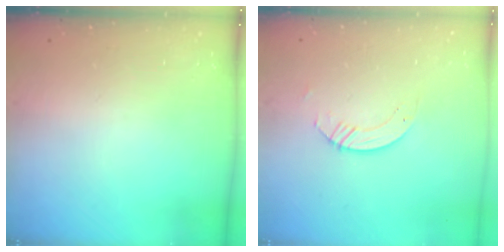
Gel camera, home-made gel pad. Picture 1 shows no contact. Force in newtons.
{"total": 3.8, "press": 3.8, "slide": 0.4}